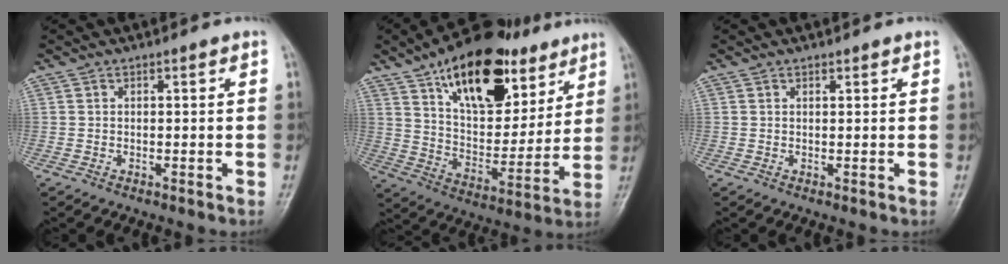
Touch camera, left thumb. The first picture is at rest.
{"total": 24.7, "force": [13.5, 12.7, 16.3], "torque": [-0.211, -0.039, 0.225]}
{"total": 0.7, "force": [0.6, 0.4, 0.1], "torque": [0.000, -0.005, 0.009]}